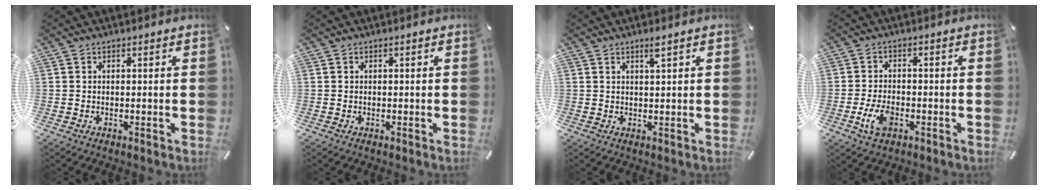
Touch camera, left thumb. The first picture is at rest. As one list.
[{"total": 0.0}, {"total": 2.5, "force": [1.4, 0.1, 2.0], "torque": [-0.042, 0.000, 0.024]}, {"total": 5.7, "force": [-2.2, 3.3, 4.0], "torque": [-0.097, 0.001, -0.044]}]